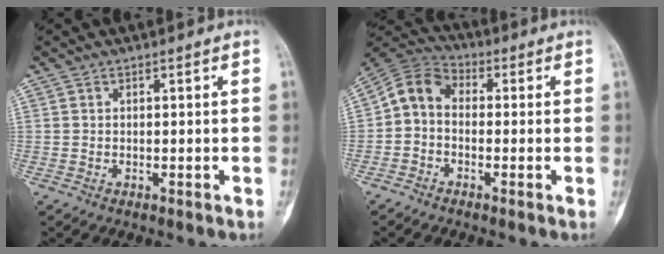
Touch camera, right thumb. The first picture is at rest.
{"total": 7.3, "force": [-0.6, 5.5, 4.7], "torque": [-0.076, 0.027, -0.033]}